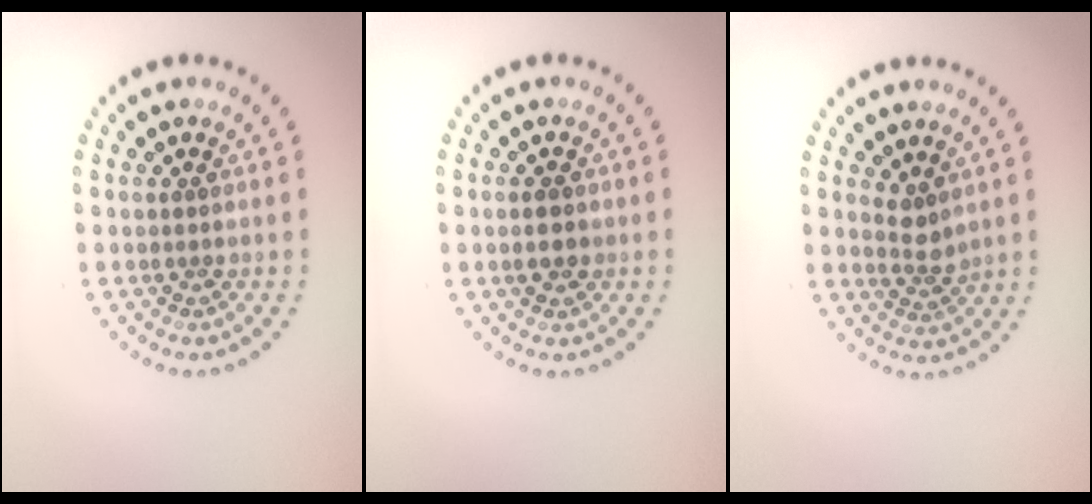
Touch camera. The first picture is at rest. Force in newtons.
{"total": 1.2, "press": 1.2, "slide": 0.2}
{"total": 1.7, "press": 1.3, "slide": 1.1}